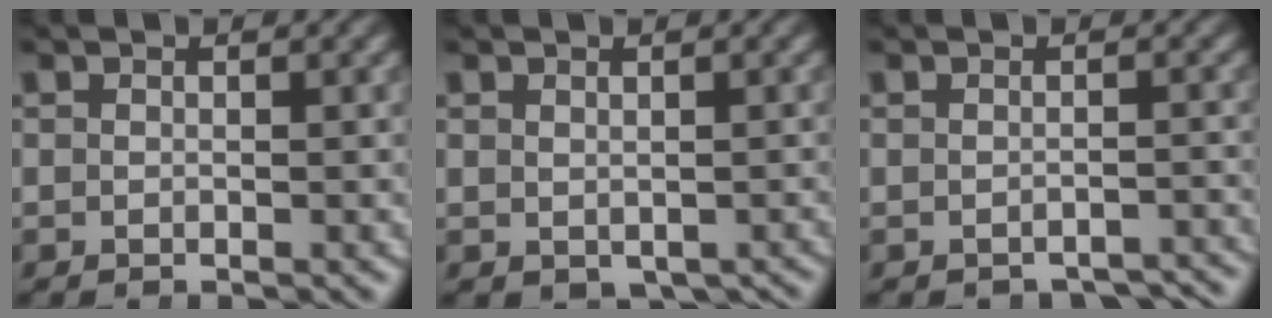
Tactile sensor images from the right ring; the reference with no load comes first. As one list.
[{"total": 1.2, "force": [-0.7, 0.7, 0.6], "torque": [-0.001, -0.011, 0.002]}, {"total": 2.7, "force": [-2.7, 0.3, 0.2], "torque": [-0.005, -0.011, -0.036]}]